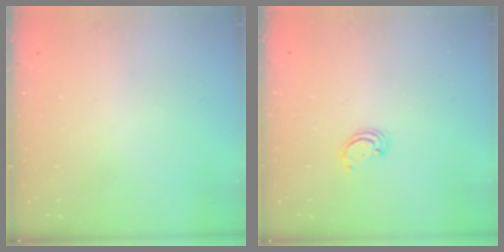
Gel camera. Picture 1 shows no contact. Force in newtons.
{"total": 2.2, "press": 2.2, "slide": 0.2}